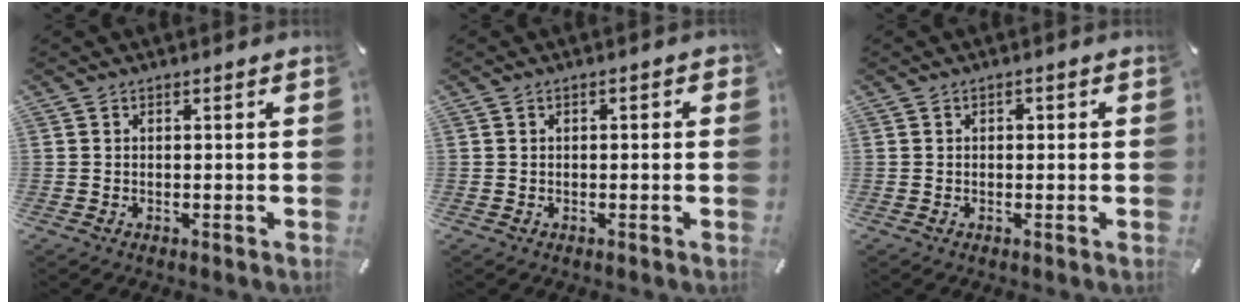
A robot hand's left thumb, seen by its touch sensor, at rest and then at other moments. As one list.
[{"total": 1.3, "force": [-0.2, 0.7, 1.0], "torque": [-0.017, 0.004, -0.004]}, {"total": 1.1, "force": [0.1, 0.8, 0.7], "torque": [-0.015, 0.007, -0.001]}]